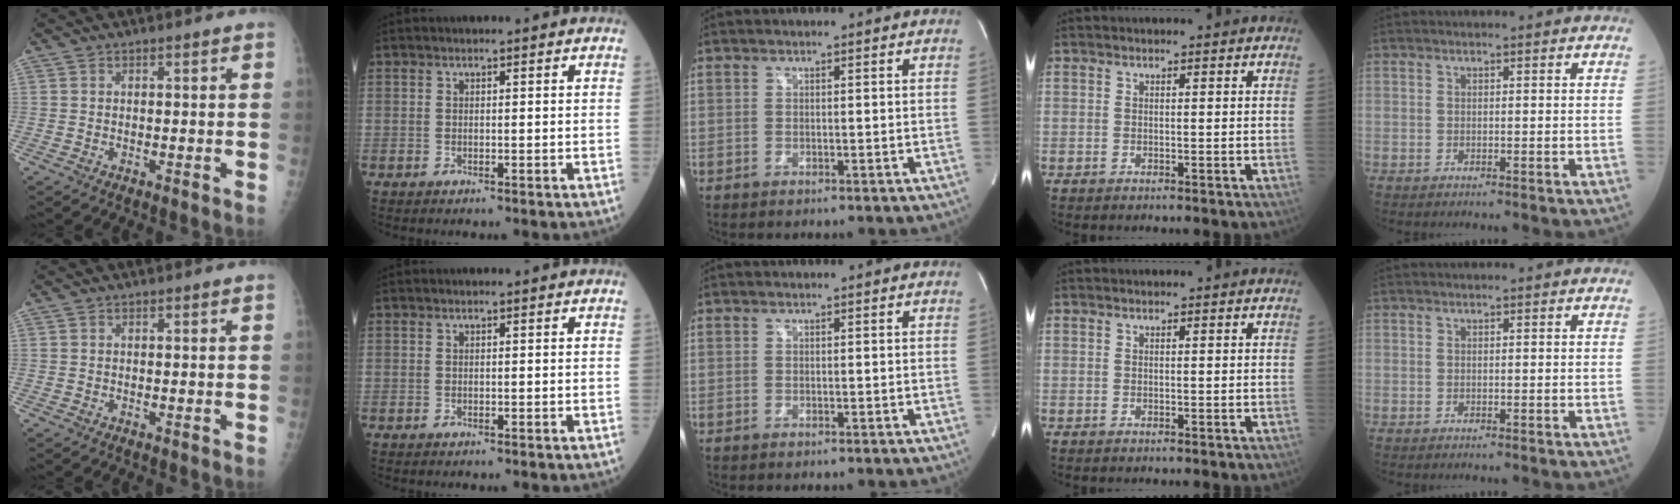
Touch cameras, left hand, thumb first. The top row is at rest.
{}